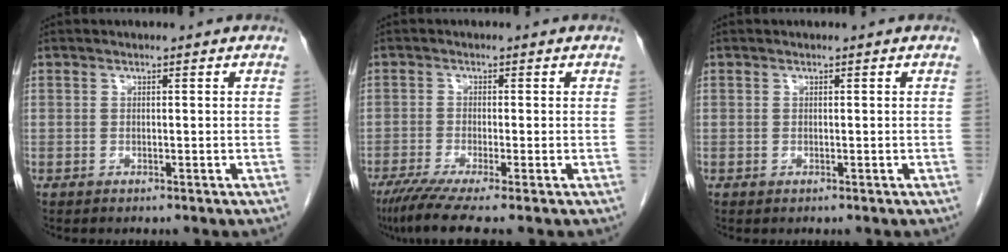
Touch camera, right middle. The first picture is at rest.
{"total": 6.9, "force": [-5.1, -0.5, 4.6], "torque": [-0.076, -0.023, -0.089]}
{"total": 0.0}